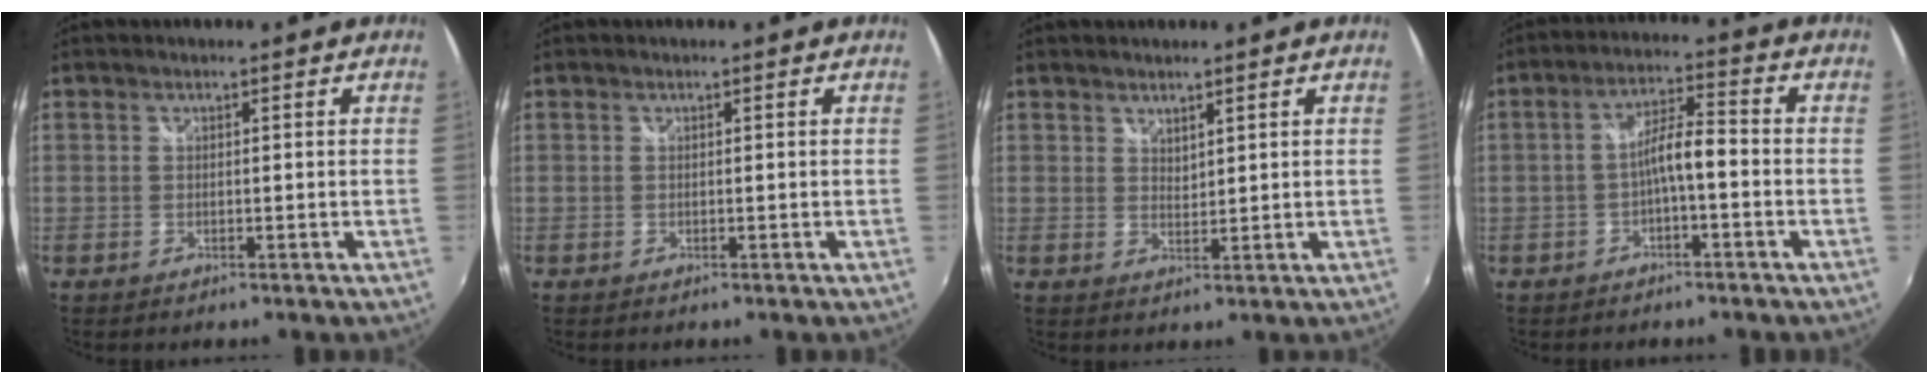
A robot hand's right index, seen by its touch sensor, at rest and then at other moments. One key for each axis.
{"total": 0.0}
{"total": 2.0, "fx": 1.7, "fy": 0.8, "fz": 0.6, "tx": -0.005, "ty": 0.000, "tz": 0.031}
{"total": 5.2, "fx": -2.0, "fy": 0.9, "fz": 4.7, "tx": -0.091, "ty": 0.012, "tz": -0.035}